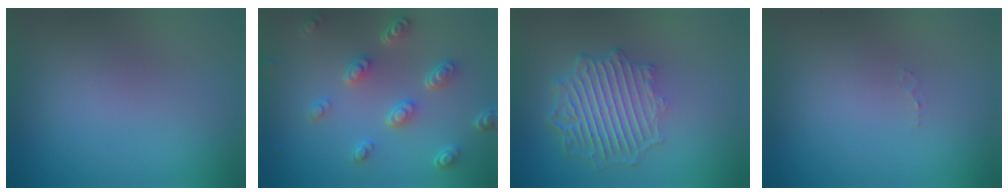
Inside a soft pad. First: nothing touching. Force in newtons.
{"total": 4.5, "press": 3.4, "slide": 2.9}
{"total": 6.3, "press": 4.8, "slide": 4.1}
{"total": 0.5, "press": 0.5, "slide": 0.1}